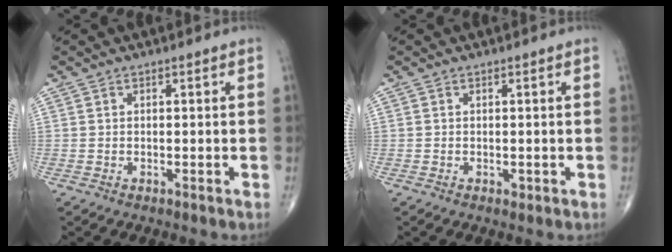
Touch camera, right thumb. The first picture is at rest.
{"total": 1.1, "force": [-0.4, 0.8, 0.7], "torque": [-0.007, -0.001, -0.006]}